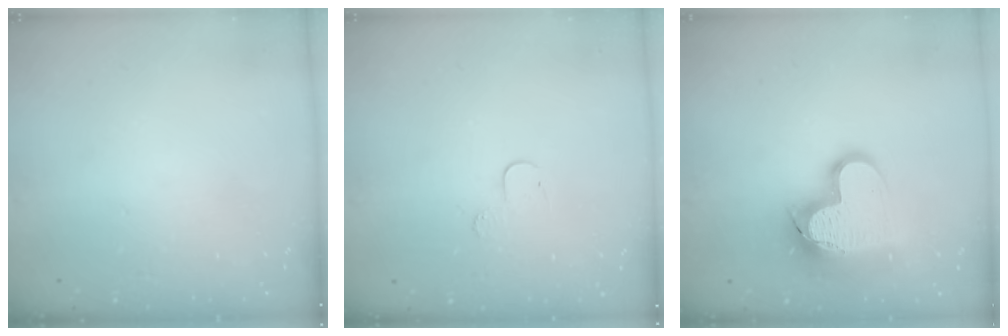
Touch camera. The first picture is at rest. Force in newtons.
{"total": 4.8, "press": 4.7, "slide": 0.5}
{"total": 17.0, "press": 16.9, "slide": 1.7}